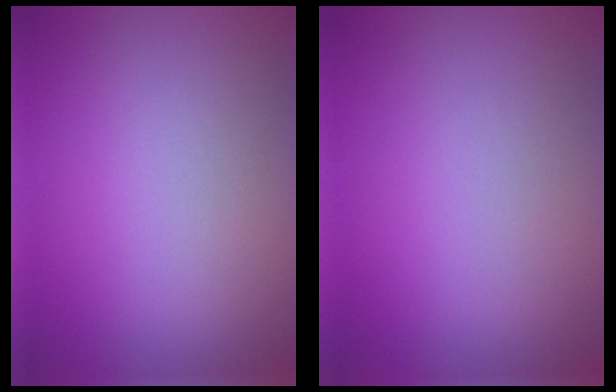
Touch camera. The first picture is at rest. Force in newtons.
{"total": 0.0}